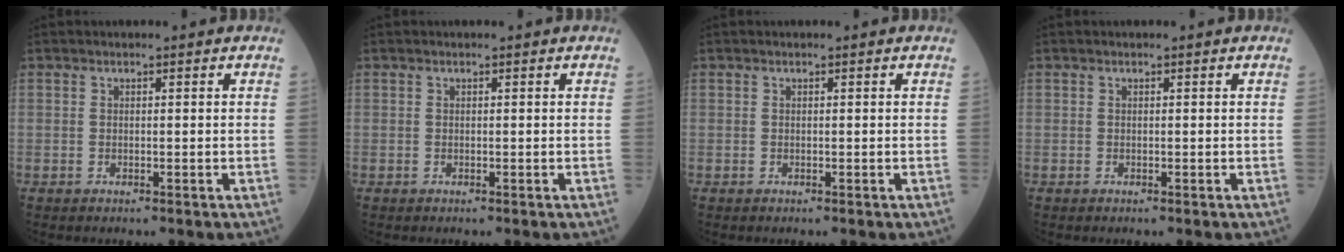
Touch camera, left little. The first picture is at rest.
{"total": 0.0}
{"total": 0.0}
{"total": 0.0}